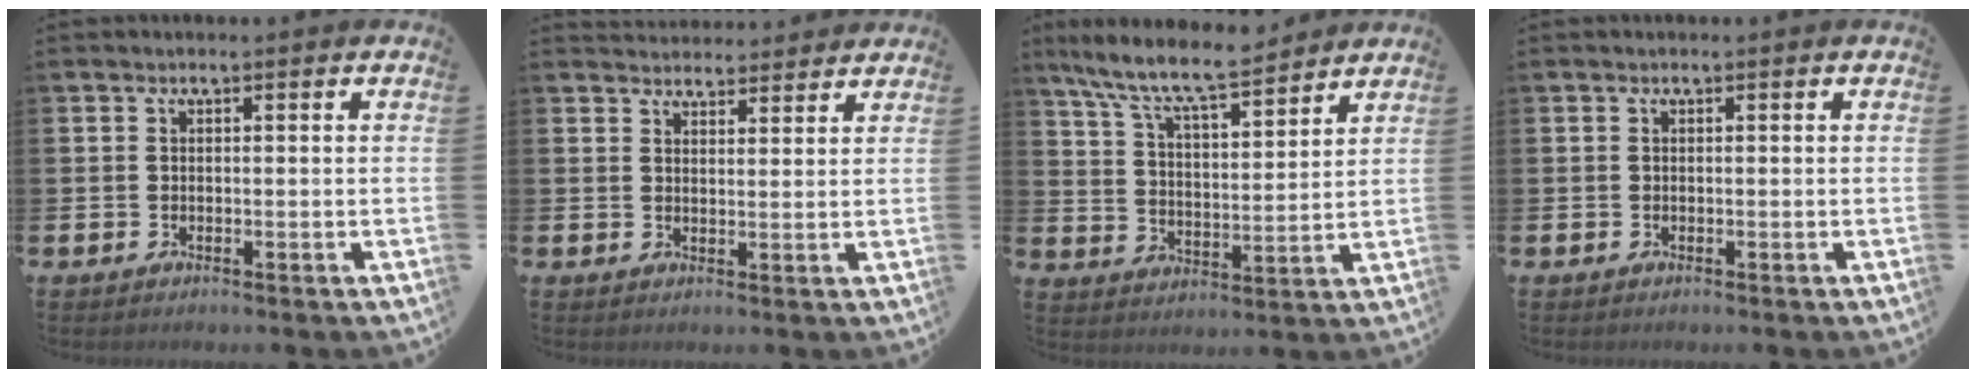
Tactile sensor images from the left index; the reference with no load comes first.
{"total": 3.4, "force": [3.3, 0.9, -0.3], "torque": [-0.002, -0.015, 0.062]}
{"total": 9.4, "force": [8.6, 1.2, 3.7], "torque": [-0.108, -0.050, 0.153]}
{"total": 0.0}